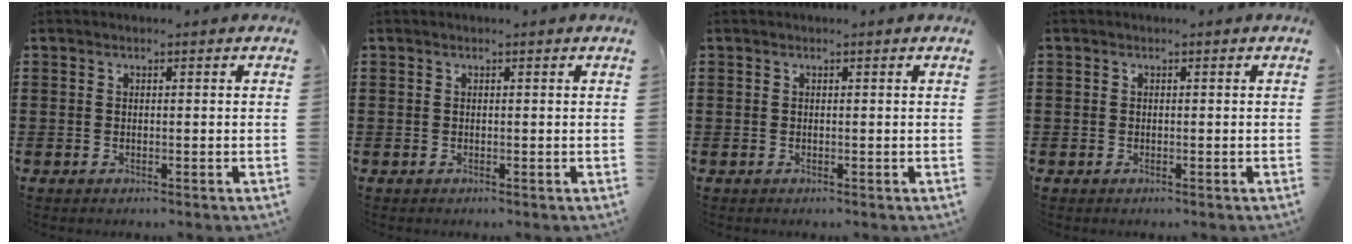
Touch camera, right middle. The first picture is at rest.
{"total": 0.0}
{"total": 0.0}
{"total": 0.6, "force": [-0.2, 0.6, 0.1], "torque": [-0.003, 0.003, -0.004]}